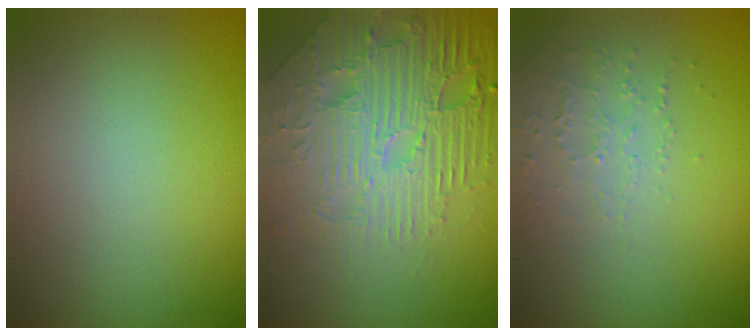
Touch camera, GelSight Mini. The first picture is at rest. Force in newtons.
{"total": 8.1, "press": 5.9, "slide": 5.5}
{"total": 1.9, "press": 1.8, "slide": 0.6}